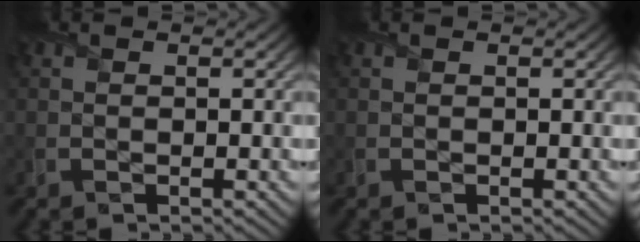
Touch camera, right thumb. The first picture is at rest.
{"total": 0.0}